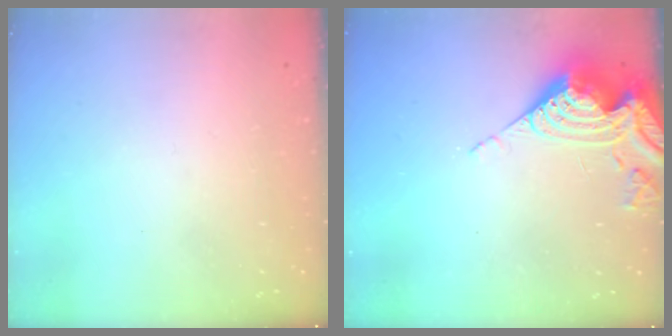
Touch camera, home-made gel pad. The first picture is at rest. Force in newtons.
{"total": 12.7, "press": 12.6, "slide": 1.6}